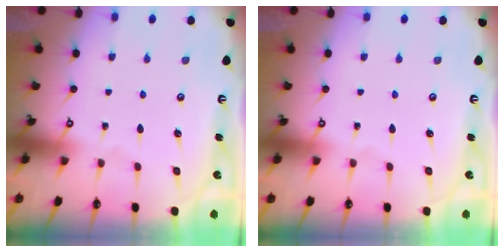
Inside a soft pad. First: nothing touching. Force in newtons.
{"total": 0.0}